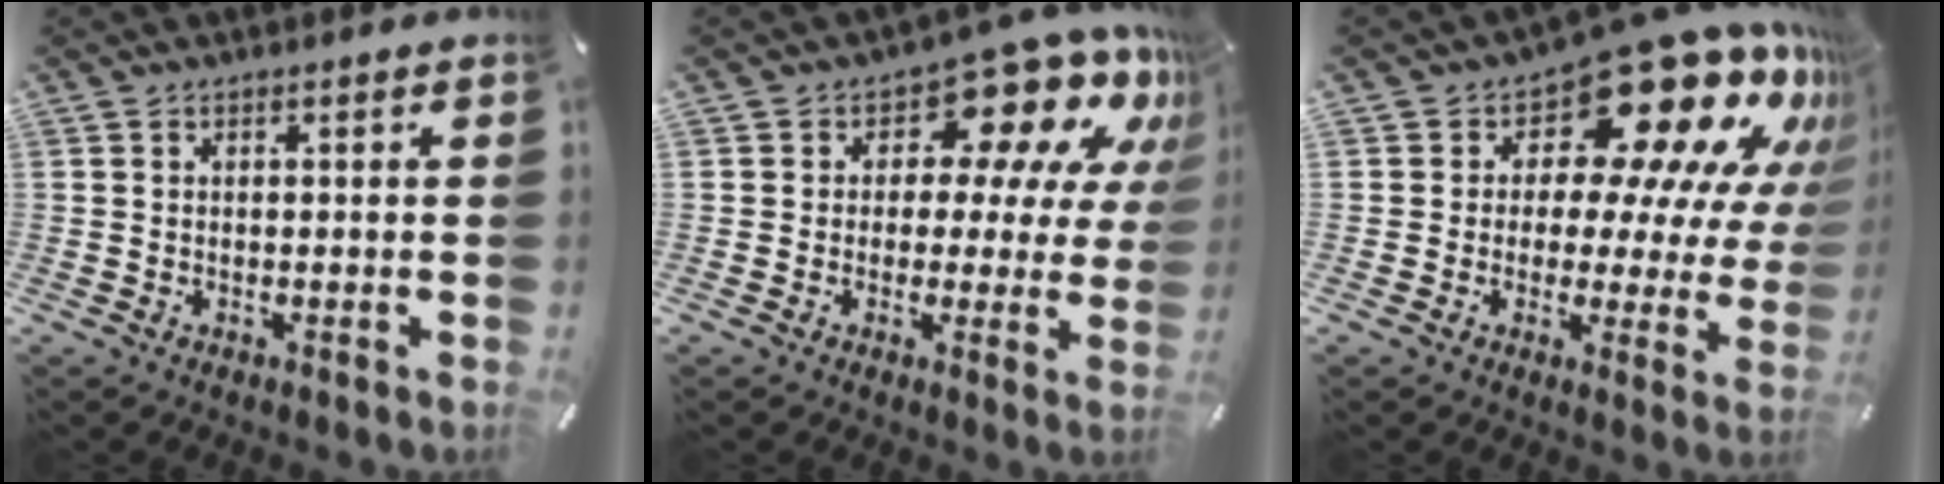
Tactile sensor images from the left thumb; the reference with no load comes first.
{"total": 14.0, "force": [8.5, 7.3, 8.3], "torque": [-0.110, -0.069, 0.142]}
{"total": 19.4, "force": [13.1, 8.2, 11.7], "torque": [-0.162, -0.109, 0.214]}